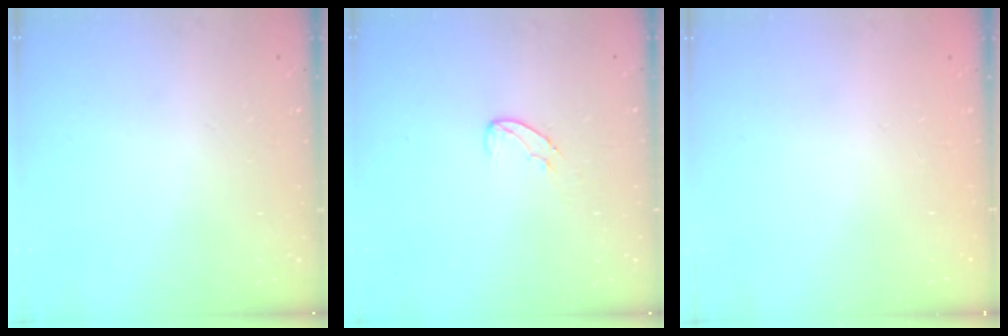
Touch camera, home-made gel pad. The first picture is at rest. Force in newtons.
{"total": 5.9, "press": 5.9, "slide": 0.4}
{"total": 0.0}